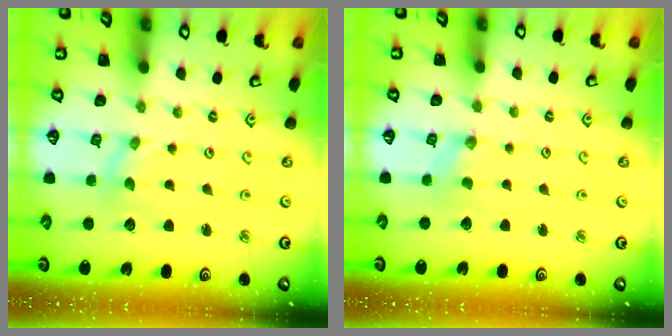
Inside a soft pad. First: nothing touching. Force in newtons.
{"total": 0.0}